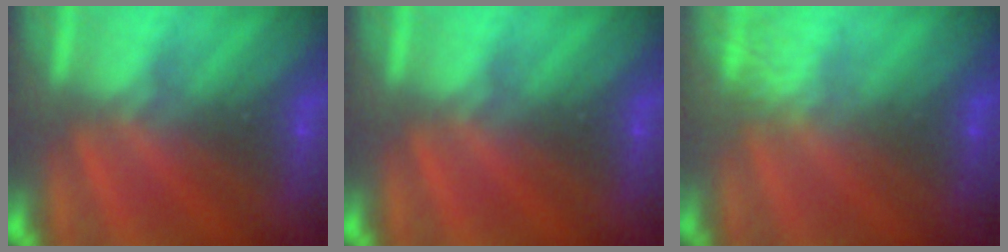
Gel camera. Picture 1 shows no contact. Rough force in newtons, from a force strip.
{"total": 0.0}
{"total": 1.8}